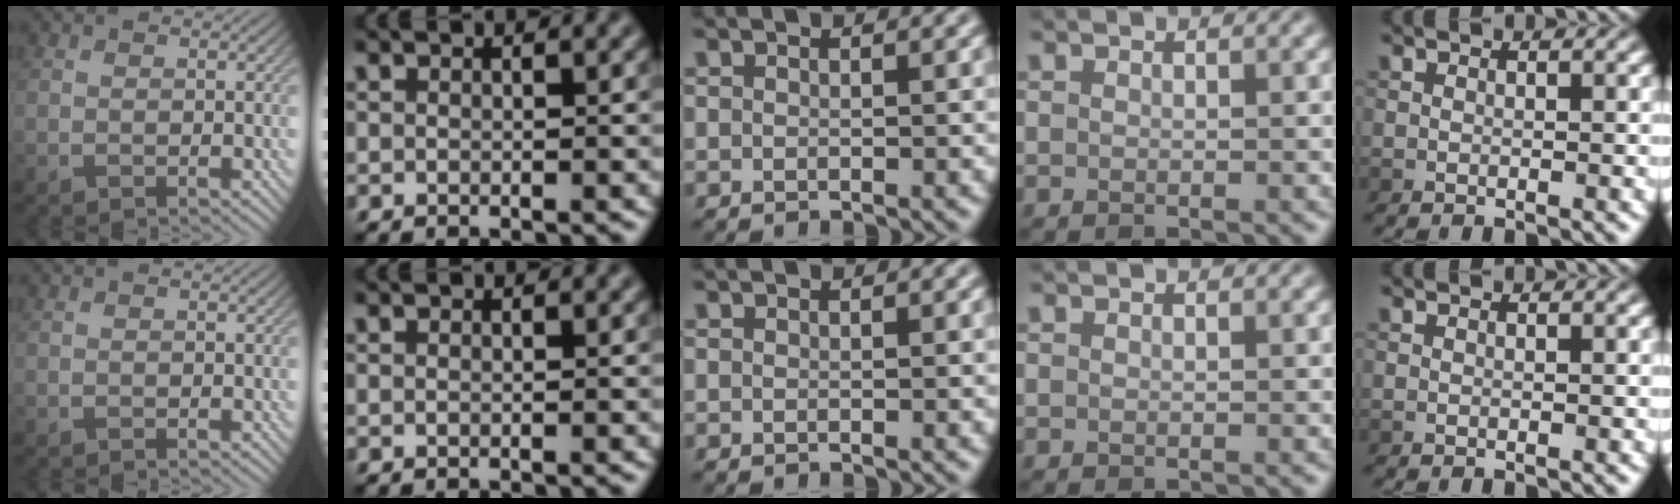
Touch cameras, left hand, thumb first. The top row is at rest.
{}